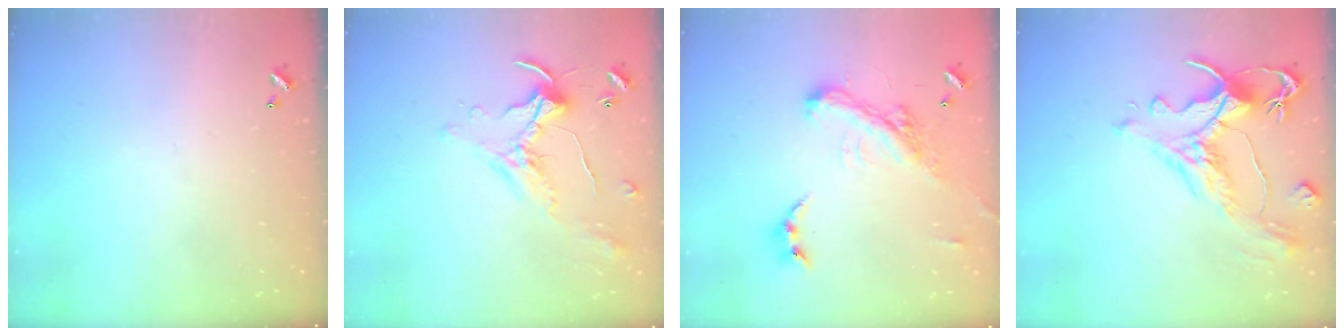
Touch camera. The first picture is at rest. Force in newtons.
{"total": 0.8, "press": 0.8, "slide": 0.2}
{"total": 4.8, "press": 4.7, "slide": 1.1}
{"total": 1.6, "press": 0.8, "slide": 1.4}